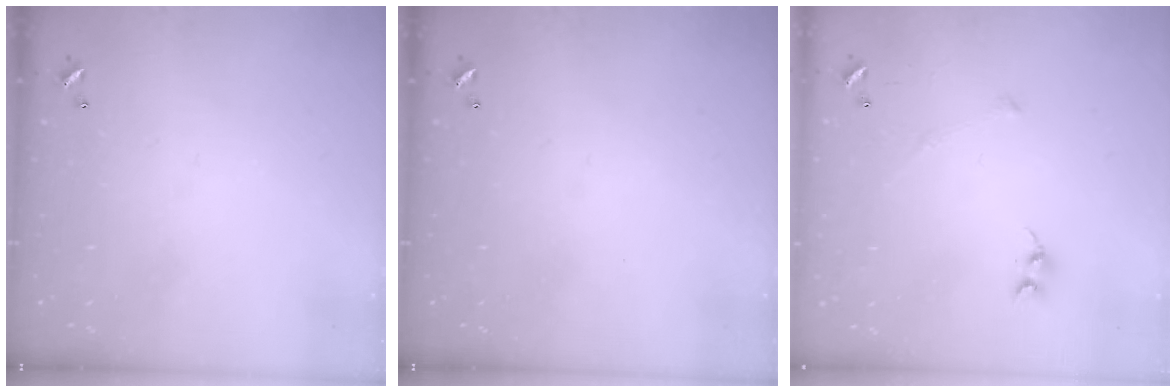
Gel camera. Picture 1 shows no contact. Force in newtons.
{"total": 0.0}
{"total": 6.1, "press": 6.0, "slide": 0.6}